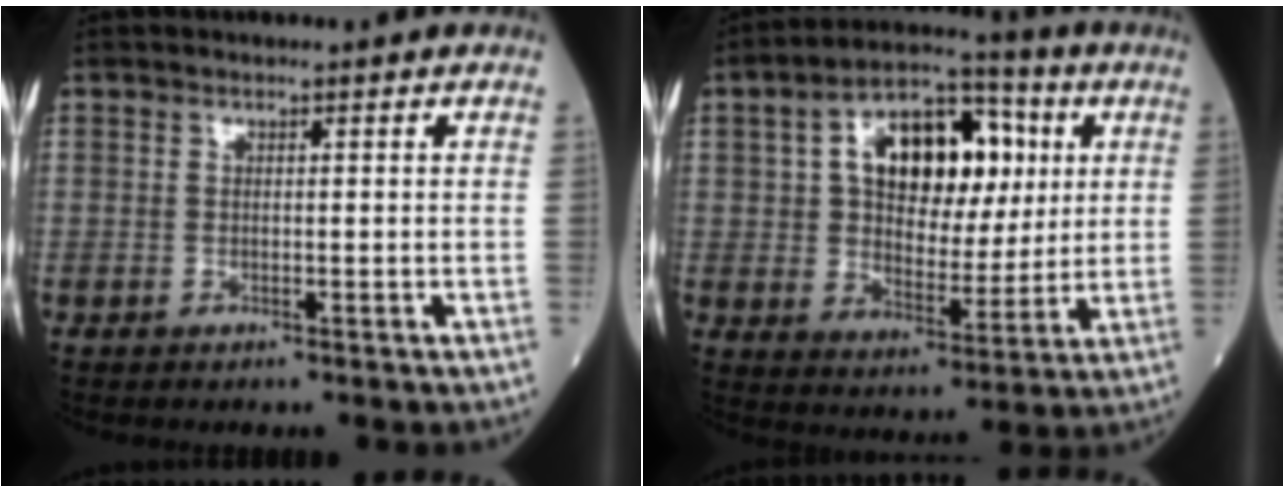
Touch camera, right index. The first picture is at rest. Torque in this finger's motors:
{"motor_torque": [1.86, 0.28, 0.91, 0.21]}